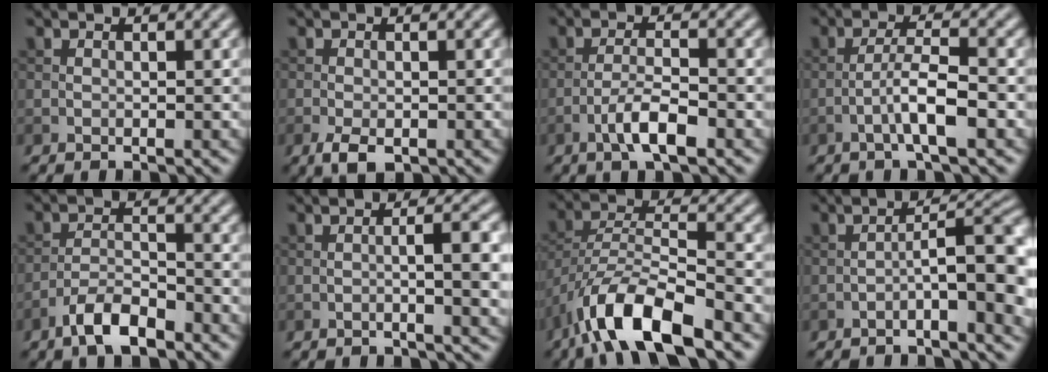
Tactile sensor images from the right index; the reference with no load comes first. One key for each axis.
{"total": 2.6, "fx": -1.4, "fy": 1.2, "fz": 1.9, "tx": -0.036, "ty": -0.006, "tz": -0.026}
{"total": 4.0, "fx": -2.1, "fy": 0.9, "fz": 3.3, "tx": -0.064, "ty": 0.007, "tz": -0.045}
{"total": 4.0, "fx": -1.8, "fy": 0.5, "fz": 3.6, "tx": -0.065, "ty": 0.014, "tz": -0.039}
{"total": 4.7, "fx": -3.4, "fy": 1.5, "fz": 2.9, "tx": -0.053, "ty": 0.003, "tz": -0.068}
{"total": 5.2, "fx": -0.6, "fy": 1.3, "fz": 5.0, "tx": -0.069, "ty": 0.004, "tz": -0.010}
{"total": 9.9, "fx": -6.6, "fy": 3.1, "fz": 6.7, "tx": -0.117, "ty": 0.004, "tz": -0.128}
{"total": 8.1, "fx": -2.3, "fy": 2.0, "fz": 7.5, "tx": -0.105, "ty": 0.014, "tz": -0.041}